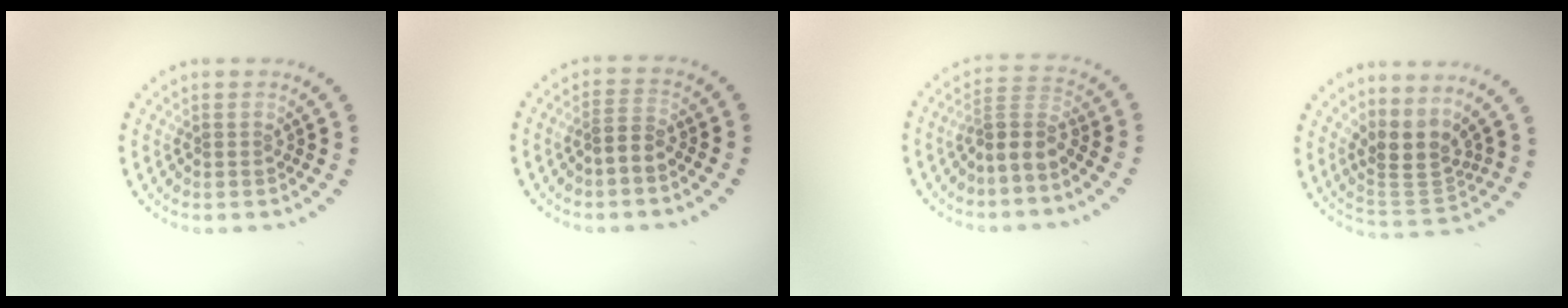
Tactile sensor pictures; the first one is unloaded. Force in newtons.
{"total": 1.7, "press": 1.5, "slide": 0.9}
{"total": 2.9, "press": 2.1, "slide": 2.0}
{"total": 3.3, "press": 2.5, "slide": 2.2}